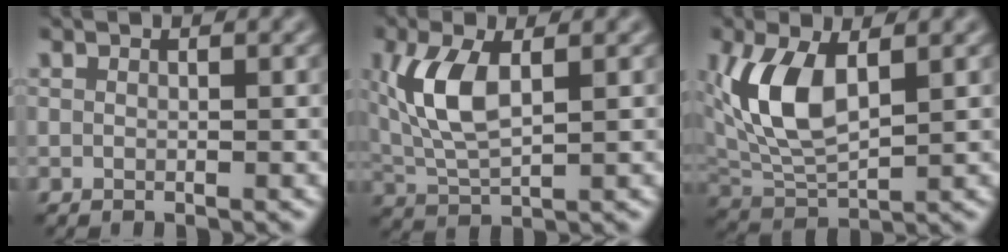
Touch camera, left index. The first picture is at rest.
{"total": 5.7, "force": [0.9, 2.7, 5.0], "torque": [-0.116, 0.006, 0.026]}
{"total": 6.6, "force": [1.3, 3.3, 5.5], "torque": [-0.127, 0.001, 0.034]}